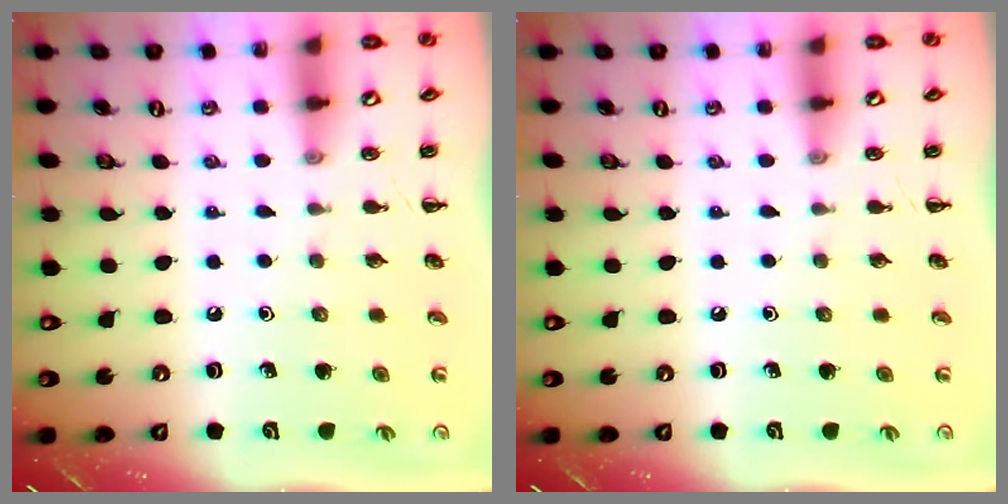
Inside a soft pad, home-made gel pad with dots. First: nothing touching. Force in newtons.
{"total": 0.0}